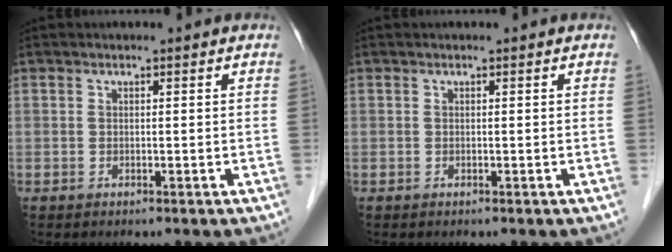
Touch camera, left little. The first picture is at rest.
{"total": 0.0}